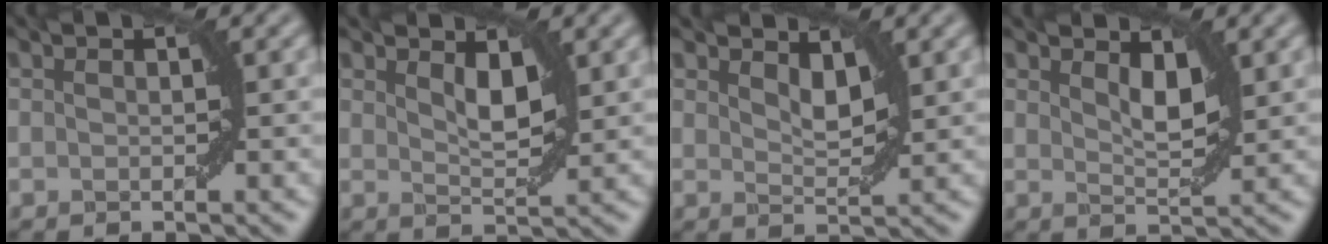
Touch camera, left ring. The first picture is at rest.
{"total": 2.4, "force": [1.1, 0.9, 2.0], "torque": [-0.034, -0.006, 0.023]}
{"total": 2.1, "force": [1.4, 0.9, 1.4], "torque": [-0.026, -0.007, 0.024]}
{"total": 2.4, "force": [1.3, 0.9, 1.9], "torque": [-0.033, -0.006, 0.023]}